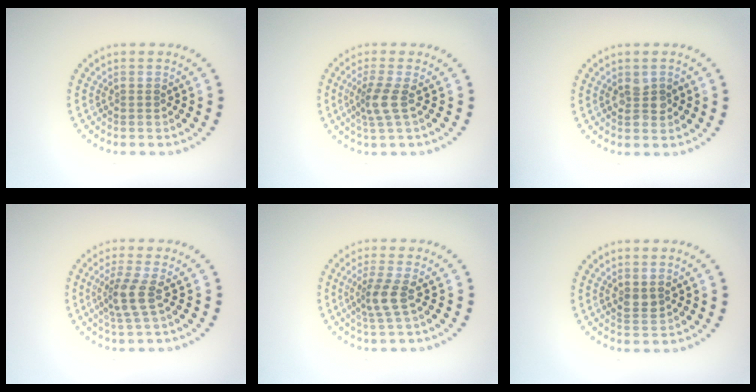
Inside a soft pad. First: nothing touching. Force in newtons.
{"total": 2.4, "press": 1.8, "slide": 1.6}
{"total": 2.0, "press": 2.0, "slide": 0.2}
{"total": 2.6, "press": 1.9, "slide": 1.7}
{"total": 2.5, "press": 1.9, "slide": 1.6}
{"total": 1.4, "press": 1.3, "slide": 0.4}